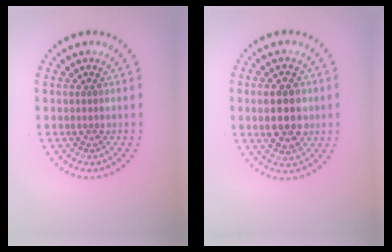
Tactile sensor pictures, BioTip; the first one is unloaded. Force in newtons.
{"total": 5.2, "press": 5.2, "slide": 0.4}